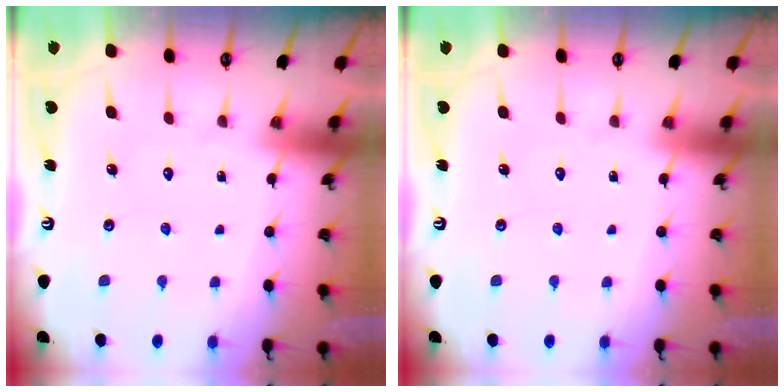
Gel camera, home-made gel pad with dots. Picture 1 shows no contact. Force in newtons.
{"total": 0.0}